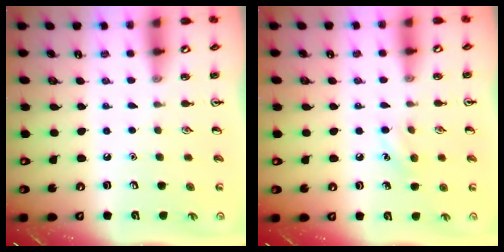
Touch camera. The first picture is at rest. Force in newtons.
{"total": 7.3, "press": 7.0, "slide": 2.2}